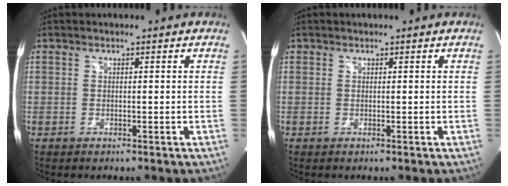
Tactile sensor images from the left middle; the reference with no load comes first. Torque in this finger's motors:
{"motor_torque": [0.01, 0.01, -0.06, 0.01]}